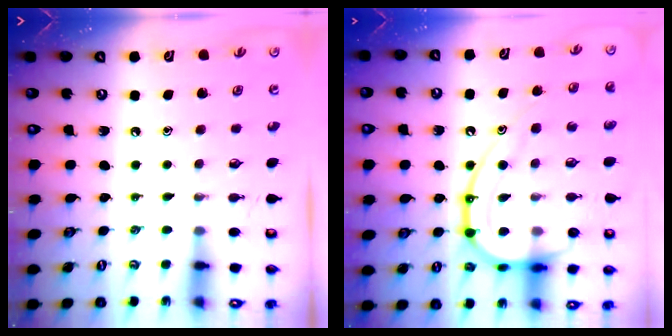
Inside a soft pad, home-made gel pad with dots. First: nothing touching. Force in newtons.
{"total": 21.2, "press": 21.2, "slide": 1.4}